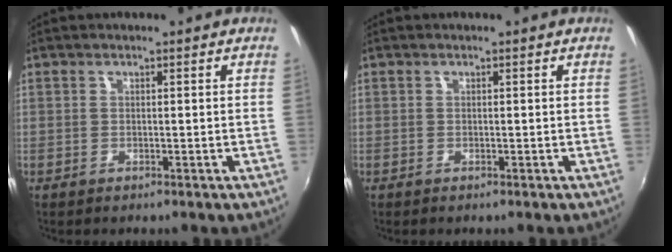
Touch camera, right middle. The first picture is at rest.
{"total": 0.0}